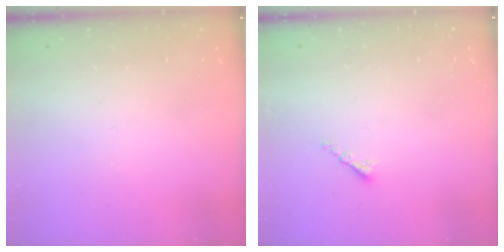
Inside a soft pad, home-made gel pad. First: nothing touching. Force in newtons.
{"total": 0.8, "press": 0.8, "slide": 0.2}